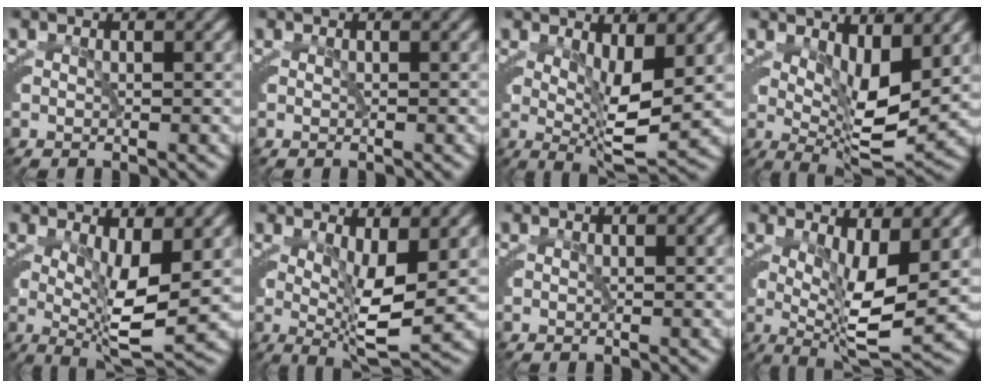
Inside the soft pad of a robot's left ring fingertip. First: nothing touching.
{"total": 0.0}
{"total": 5.2, "force": [1.0, 1.0, 5.0], "torque": [-0.066, -0.019, 0.025]}
{"total": 6.2, "force": [1.5, 2.0, 5.7], "torque": [-0.075, -0.022, 0.033]}
{"total": 6.0, "force": [0.3, 1.6, 5.8], "torque": [-0.081, -0.026, 0.015]}
{"total": 5.4, "force": [0.7, 1.1, 5.2], "torque": [-0.070, -0.021, 0.020]}
{"total": 0.0}
{"total": 6.6, "force": [0.1, 2.3, 6.3], "torque": [-0.090, -0.032, 0.014]}